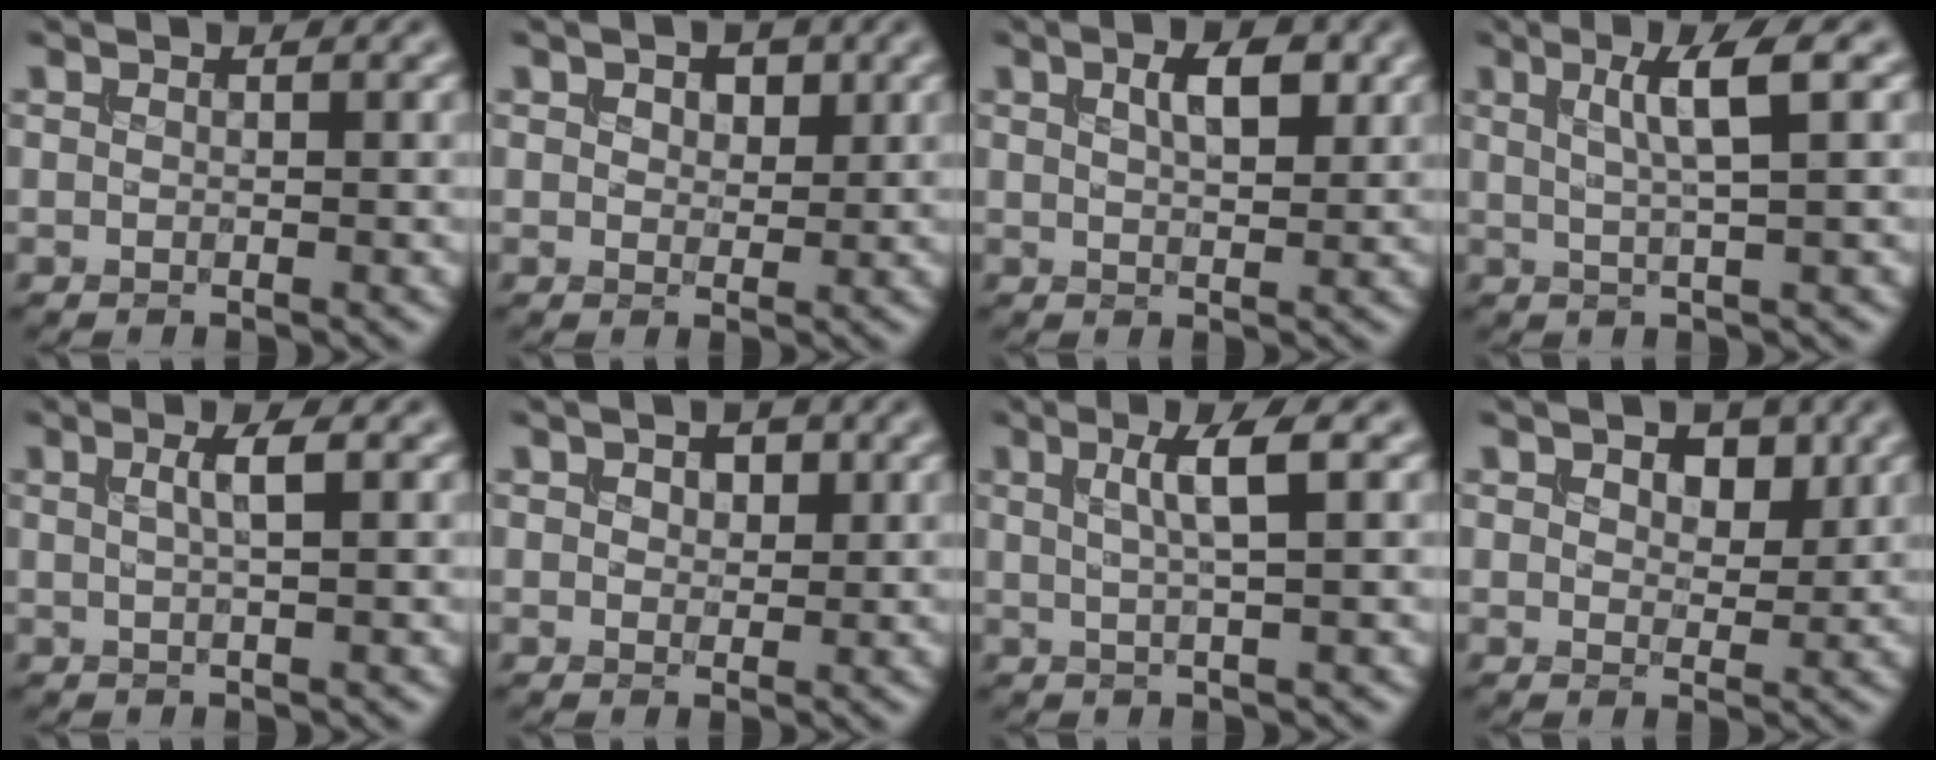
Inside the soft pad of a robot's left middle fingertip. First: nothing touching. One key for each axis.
{"total": 2.2, "fx": 1.1, "fy": 1.4, "fz": 1.4, "tx": -0.021, "ty": 0.000, "tz": 0.015}
{"total": 3.2, "fx": 1.2, "fy": 1.3, "fz": 2.6, "tx": -0.048, "ty": 0.003, "tz": 0.023}
{"total": 4.1, "fx": 1.3, "fy": 0.7, "fz": 3.9, "tx": -0.058, "ty": 0.002, "tz": 0.020}
{"total": 2.2, "fx": 0.3, "fy": 0.6, "fz": 2.1, "tx": -0.032, "ty": 0.002, "tz": 0.000}
{"total": 2.1, "fx": 1.0, "fy": 1.3, "fz": 1.4, "tx": -0.020, "ty": 0.001, "tz": 0.011}
{"total": 3.6, "fx": 0.9, "fy": 0.7, "fz": 3.4, "tx": -0.048, "ty": 0.004, "tz": 0.011}
{"total": 3.5, "fx": 1.7, "fy": 2.0, "fz": 2.3, "tx": -0.031, "ty": 0.000, "tz": 0.022}